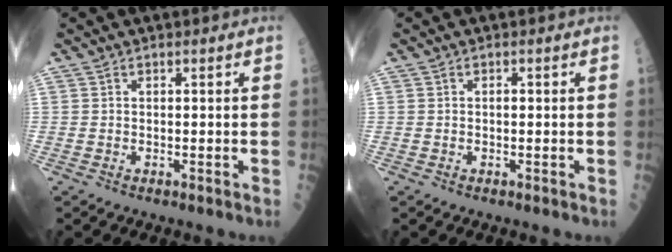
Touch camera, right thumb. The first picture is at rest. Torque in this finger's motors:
{"motor_torque": [0.45, 0.28, 0.25, 0.27, 0.01]}